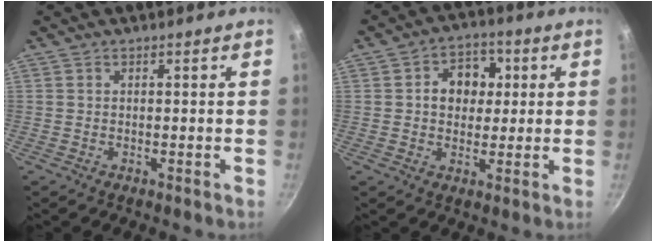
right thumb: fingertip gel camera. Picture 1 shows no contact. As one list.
[{"total": 8.3, "force": [1.4, 6.3, 5.1], "torque": [-0.037, 0.008, 0.016]}]